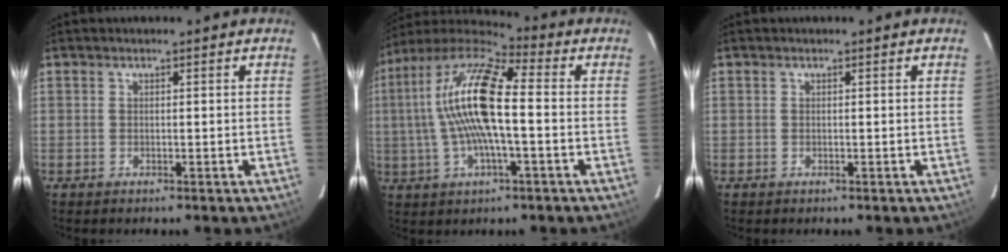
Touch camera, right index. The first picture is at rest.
{"total": 16.9, "force": [0.3, 4.4, 16.3], "torque": [-0.302, 0.011, -0.005]}
{"total": 0.0}